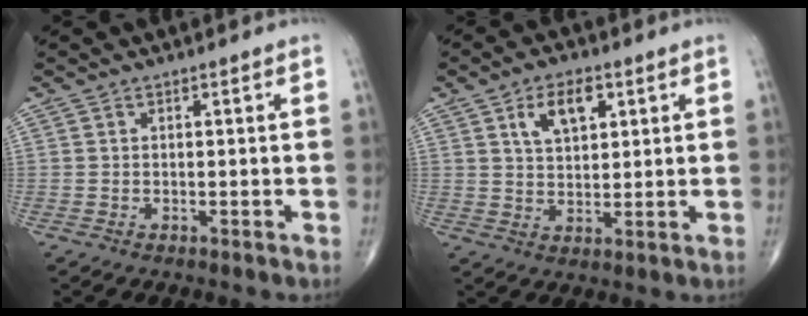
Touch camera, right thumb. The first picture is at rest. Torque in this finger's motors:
{"motor_torque": [-0.02, 0.10, 0.10, 0.03, 0.08]}